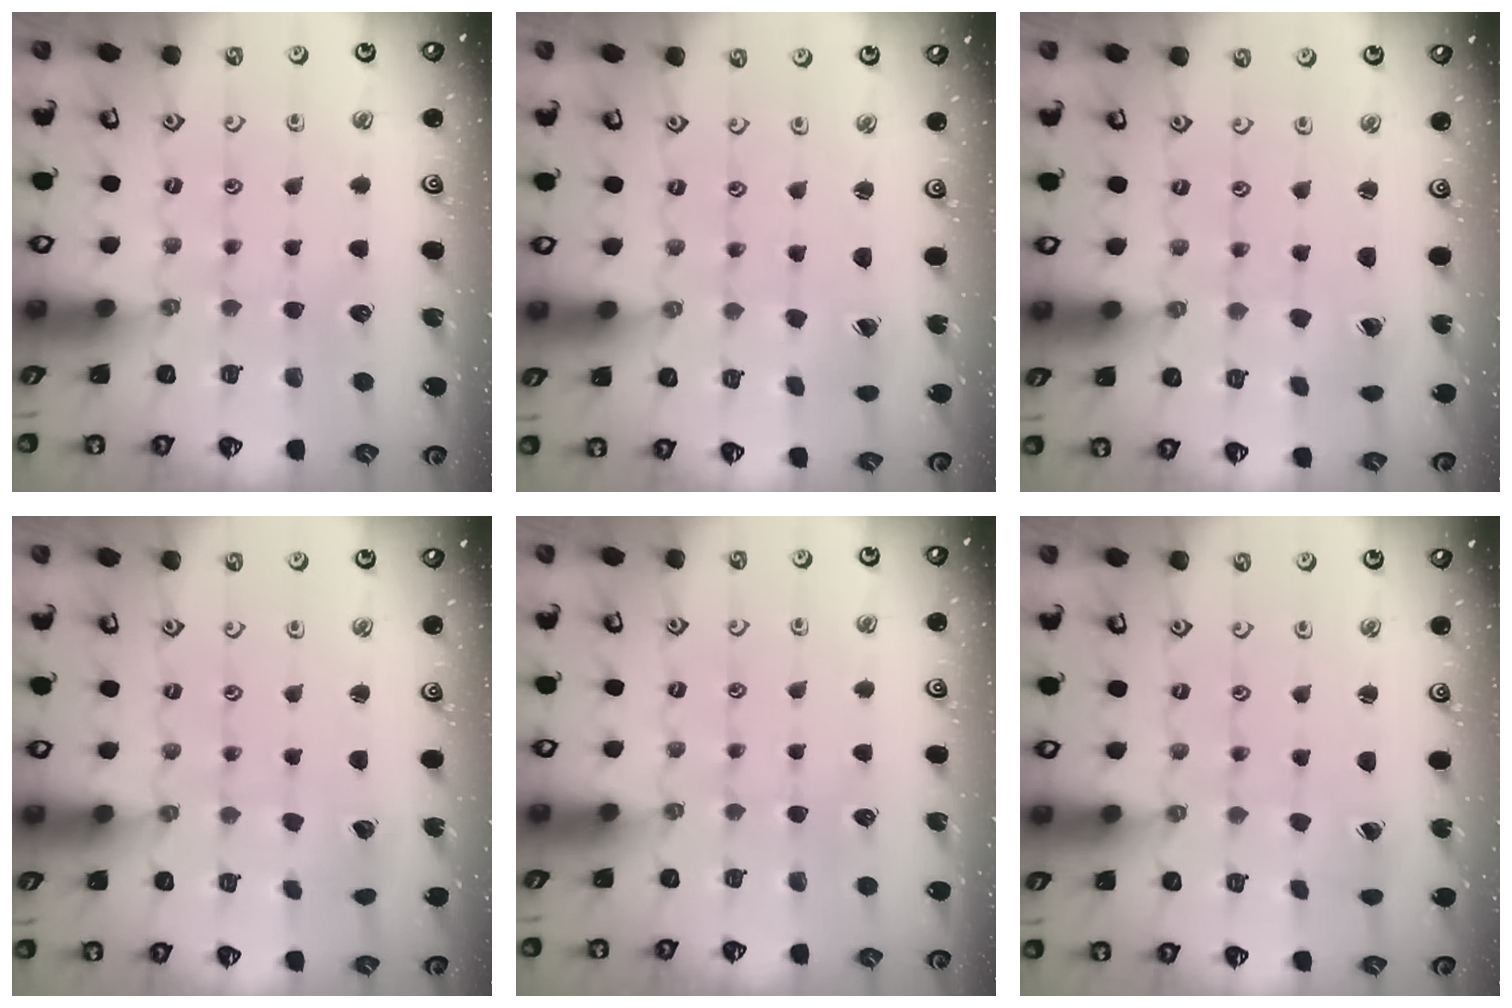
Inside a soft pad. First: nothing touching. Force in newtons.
{"total": 1.2, "press": 1.2, "slide": 0.1}
{"total": 0.9, "press": 0.9, "slide": 0.3}
{"total": 2.2, "press": 2.2, "slide": 0.2}
{"total": 0.0}
{"total": 0.8, "press": 0.8, "slide": 0.1}